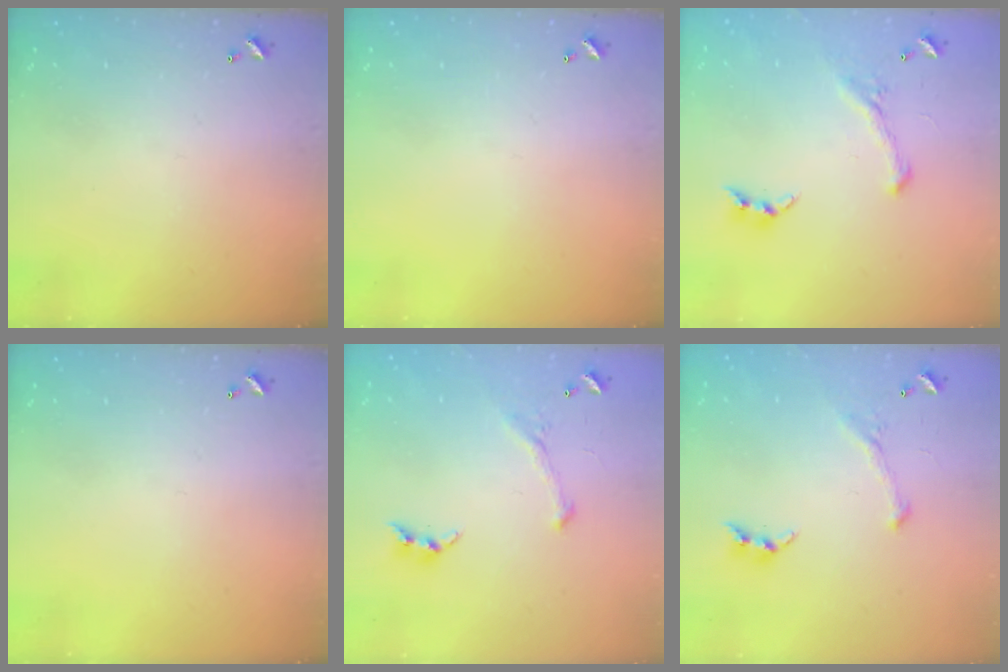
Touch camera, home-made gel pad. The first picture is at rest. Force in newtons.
{"total": 0.0}
{"total": 1.4, "press": 0.6, "slide": 1.2}
{"total": 0.0}
{"total": 2.8, "press": 2.6, "slide": 1.0}
{"total": 2.8, "press": 2.6, "slide": 1.0}